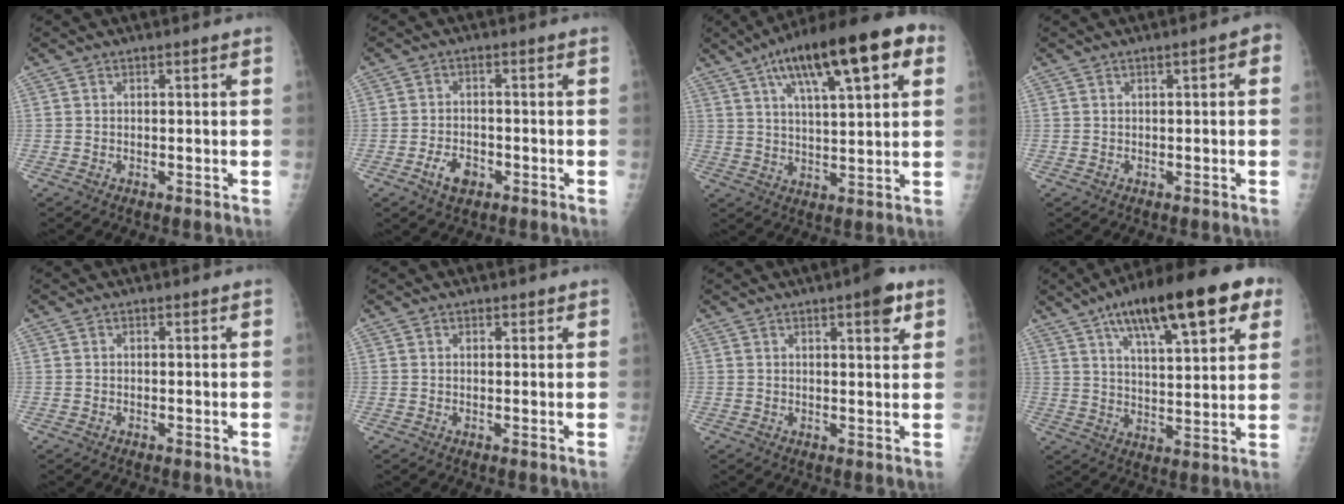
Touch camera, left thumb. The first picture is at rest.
{"total": 4.5, "force": [-2.2, 2.9, 2.7], "torque": [-0.039, 0.012, -0.036]}
{"total": 19.9, "force": [8.8, 6.0, 16.8], "torque": [-0.243, 0.011, 0.134]}
{"total": 2.5, "force": [0.4, 0.9, 2.3], "torque": [-0.027, 0.008, 0.001]}
{"total": 0.0}
{"total": 1.5, "force": [1.1, 1.0, 0.4], "torque": [0.011, -0.005, 0.010]}
{"total": 5.1, "force": [2.8, 1.4, 4.0], "torque": [-0.045, -0.010, 0.032]}
{"total": 21.8, "force": [11.1, 6.8, 17.5], "torque": [-0.244, -0.006, 0.169]}